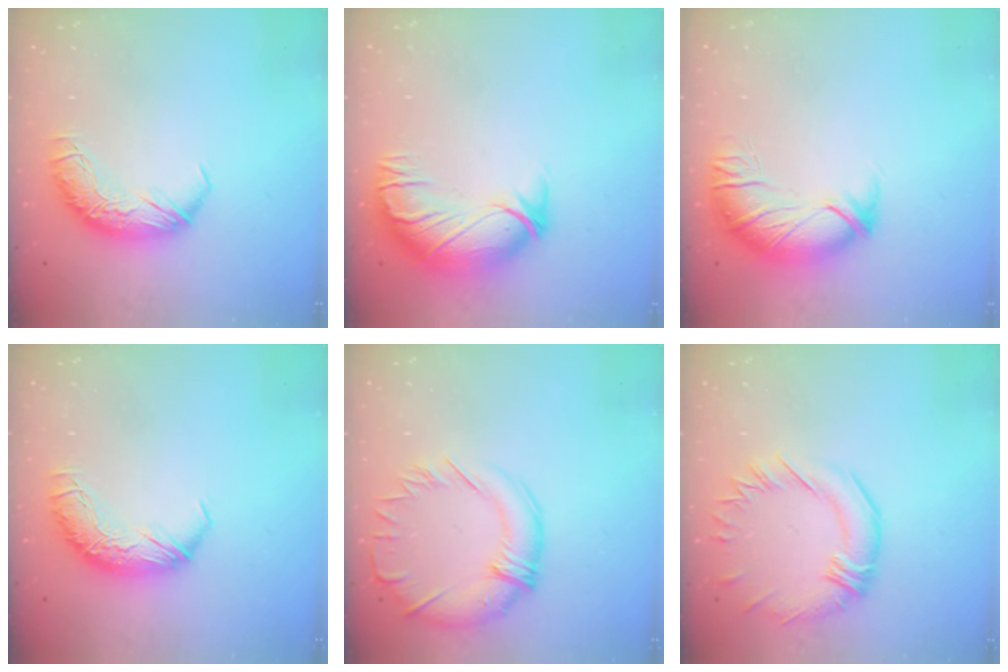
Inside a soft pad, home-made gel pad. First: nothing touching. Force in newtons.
{"total": 2.9, "press": 0.3, "slide": 2.9}
{"total": 3.0, "press": 1.5, "slide": 2.6}
{"total": 0.0}
{"total": 3.0, "press": 2.7, "slide": 1.3}
{"total": 2.6, "press": 2.2, "slide": 1.3}